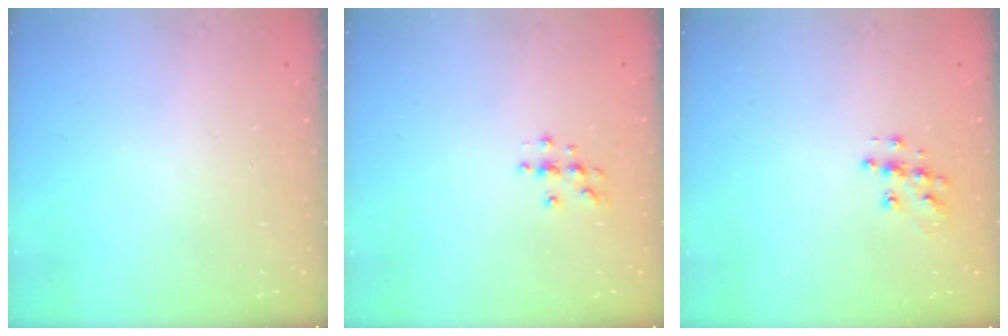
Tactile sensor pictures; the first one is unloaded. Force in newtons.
{"total": 4.5, "press": 4.4, "slide": 0.5}
{"total": 8.9, "press": 8.9, "slide": 0.5}